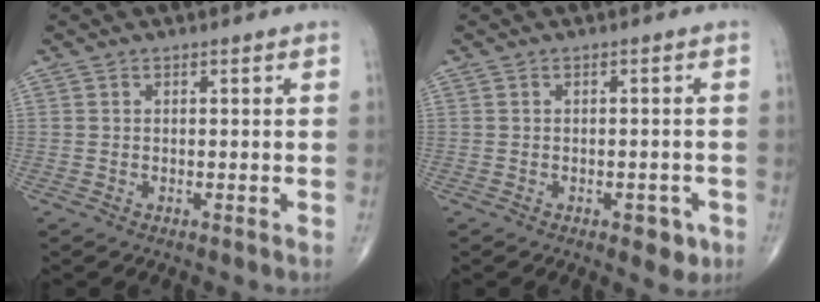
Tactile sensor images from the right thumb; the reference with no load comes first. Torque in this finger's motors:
{"motor_torque": [0.39, 0.56, -0.07, -0.47, 0.04]}